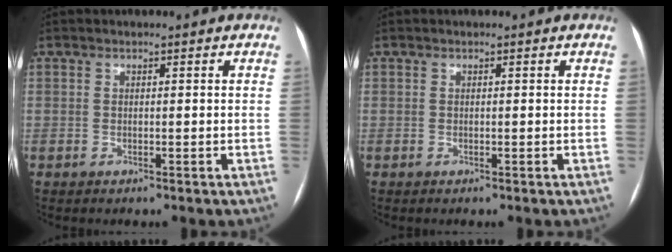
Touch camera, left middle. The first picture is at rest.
{"total": 0.0}